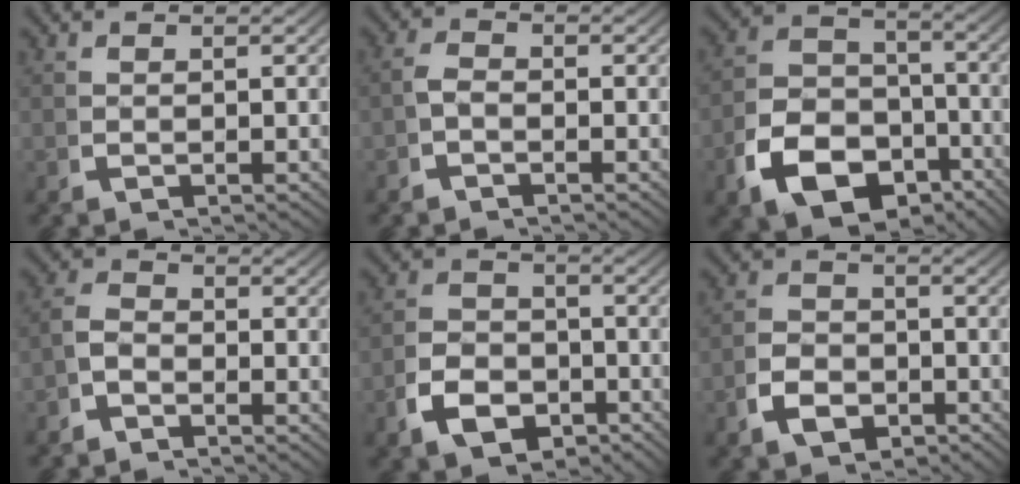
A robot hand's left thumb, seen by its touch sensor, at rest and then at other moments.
{"total": 1.4, "force": [-0.8, 0.8, 0.7], "torque": [-0.015, -0.005, -0.018]}
{"total": 12.3, "force": [-4.9, 9.3, 6.5], "torque": [-0.122, -0.043, -0.074]}
{"total": 2.3, "force": [-1.0, 1.7, 1.1], "torque": [-0.021, -0.008, -0.022]}
{"total": 6.1, "force": [-2.5, 4.5, 3.3], "torque": [-0.054, -0.024, -0.035]}
{"total": 3.9, "force": [-1.8, 2.8, 2.1], "torque": [-0.034, -0.015, -0.027]}